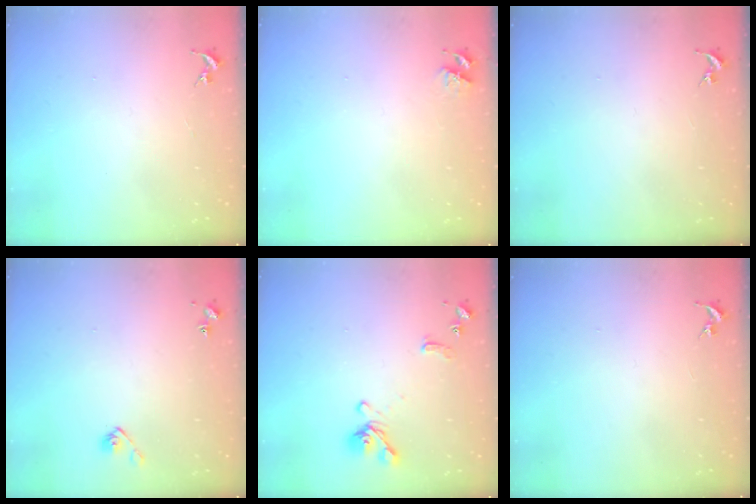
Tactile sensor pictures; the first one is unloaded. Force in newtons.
{"total": 3.5, "press": 3.5, "slide": 0.5}
{"total": 0.0}
{"total": 5.2, "press": 5.1, "slide": 0.6}
{"total": 11.1, "press": 11.0, "slide": 1.3}
{"total": 0.0}